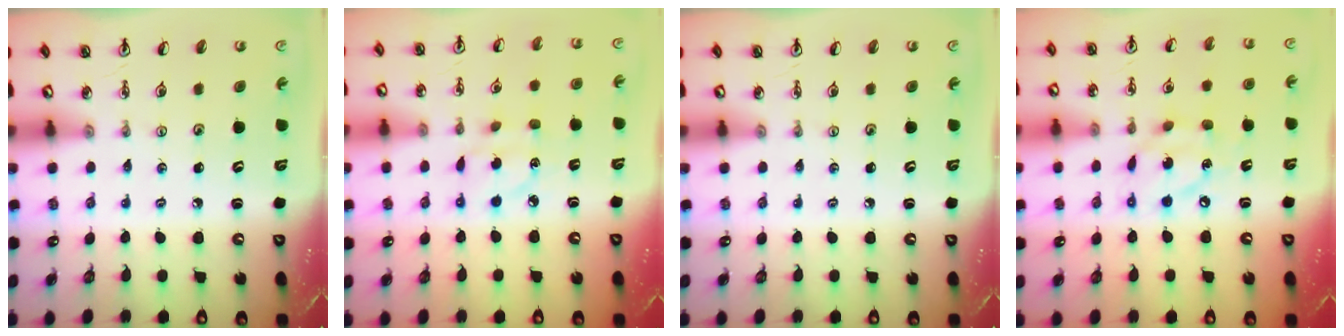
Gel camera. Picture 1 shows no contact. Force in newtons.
{"total": 5.0, "press": 4.9, "slide": 0.4}
{"total": 0.0}
{"total": 10.6, "press": 10.6, "slide": 0.7}